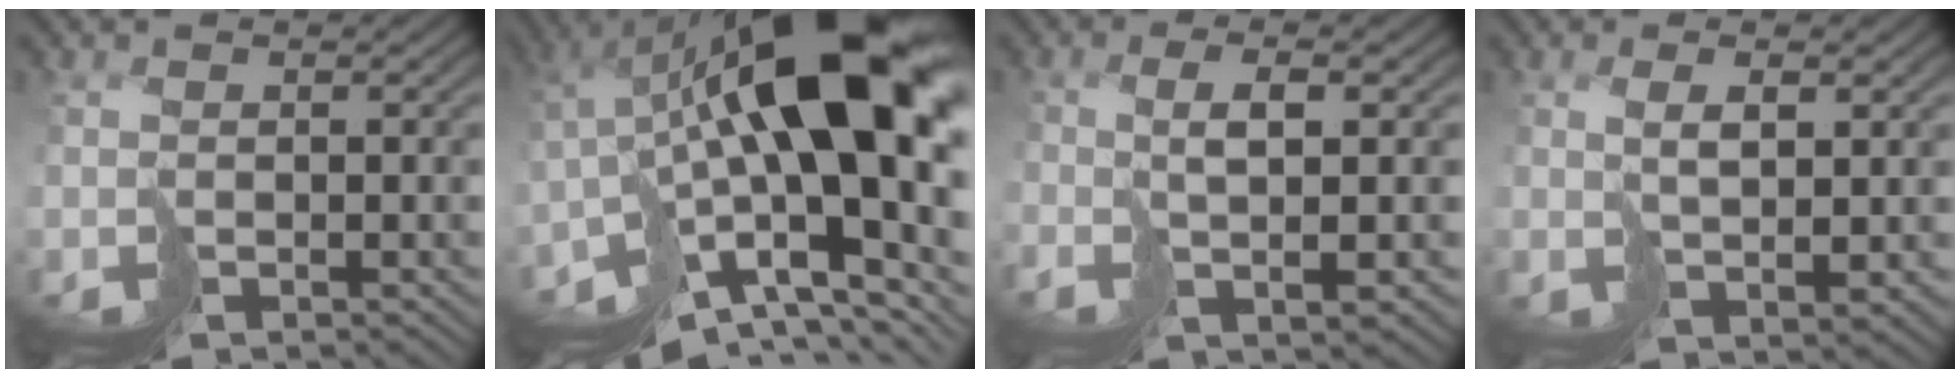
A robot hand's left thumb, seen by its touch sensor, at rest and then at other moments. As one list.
[{"total": 20.1, "force": [-0.9, 8.5, 18.1], "torque": [-0.316, -0.031, 0.006]}, {"total": 4.3, "force": [0.6, 0.2, 4.3], "torque": [-0.082, 0.008, 0.013]}, {"total": 3.6, "force": [2.0, 0.3, 3.0], "torque": [-0.067, 0.001, 0.046]}]